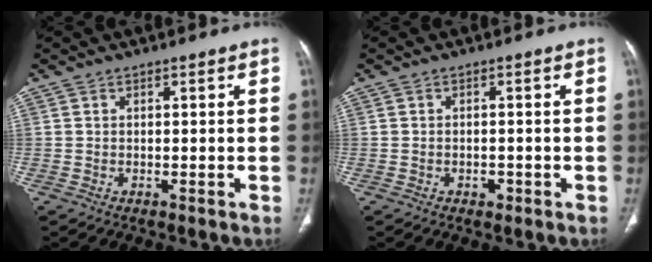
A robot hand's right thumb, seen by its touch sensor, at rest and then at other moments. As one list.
[{"total": 1.4, "force": [-0.7, 1.0, 0.7], "torque": [-0.009, 0.003, -0.008]}]